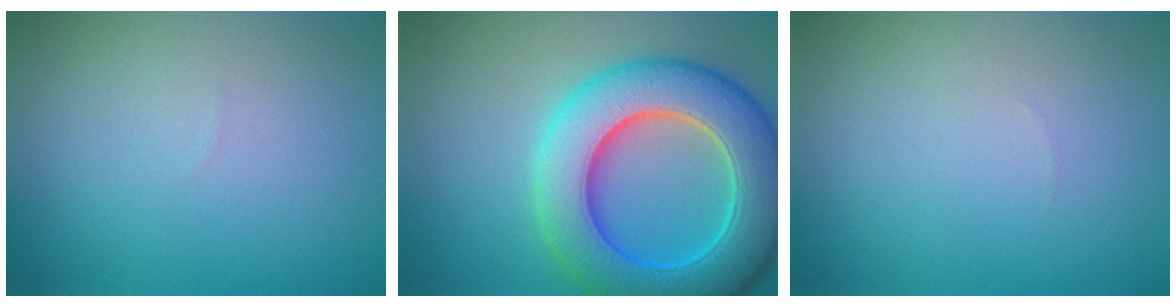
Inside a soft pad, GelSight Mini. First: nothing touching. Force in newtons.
{"total": 10.5, "press": 10.5, "slide": 0.3}
{"total": 0.0}